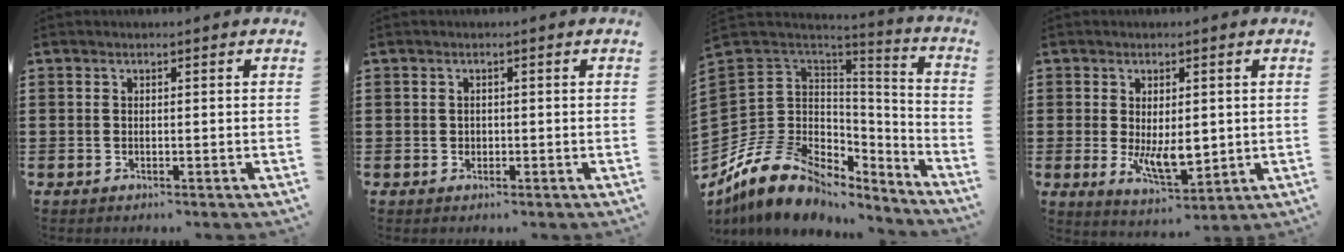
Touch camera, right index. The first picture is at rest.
{"total": 0.9, "force": [0.1, 0.8, 0.2], "torque": [-0.007, 0.004, 0.003]}
{"total": 13.6, "force": [-7.3, 9.9, 5.8], "torque": [-0.151, 0.016, -0.129]}
{"total": 6.6, "force": [-0.1, 3.5, 5.6], "torque": [-0.097, 0.000, -0.004]}